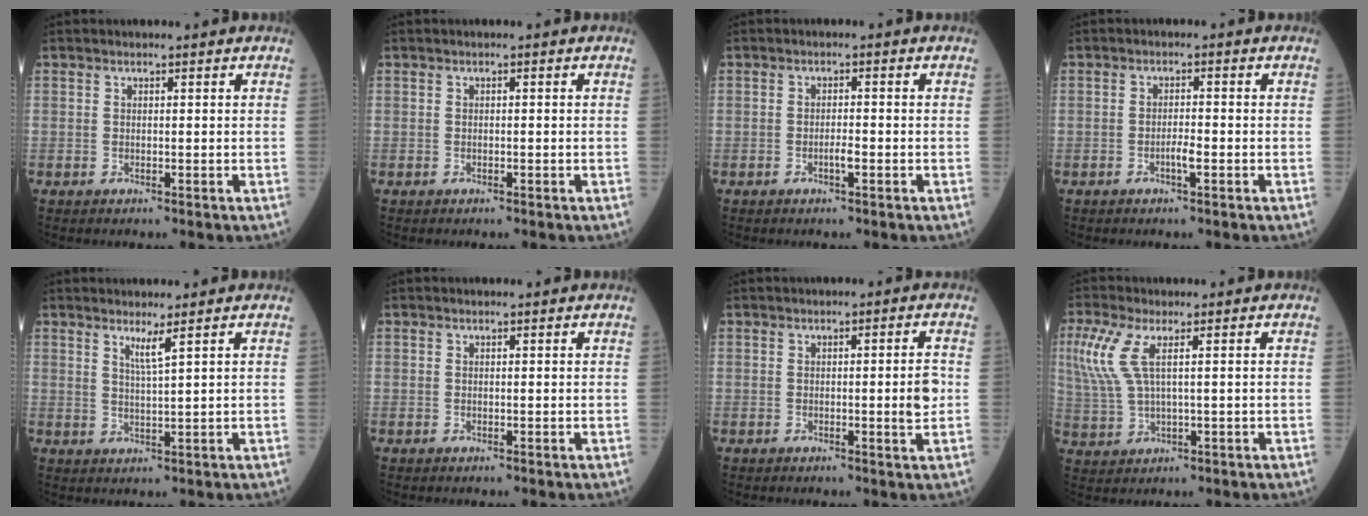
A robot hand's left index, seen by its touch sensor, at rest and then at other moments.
{"total": 0.0}
{"total": 1.4, "force": [-0.8, 0.1, 1.1], "torque": [-0.021, -0.002, -0.016]}
{"total": 1.8, "force": [-1.0, 0.1, 1.5], "torque": [-0.027, -0.002, -0.020]}
{"total": 2.2, "force": [1.4, -0.8, 1.6], "torque": [-0.030, -0.016, 0.029]}
{"total": 0.0}
{"total": 2.9, "force": [-0.4, -0.1, 2.9], "torque": [-0.040, -0.005, -0.007]}
{"total": 6.5, "force": [2.2, 1.6, 5.9], "torque": [-0.164, 0.010, 0.049]}